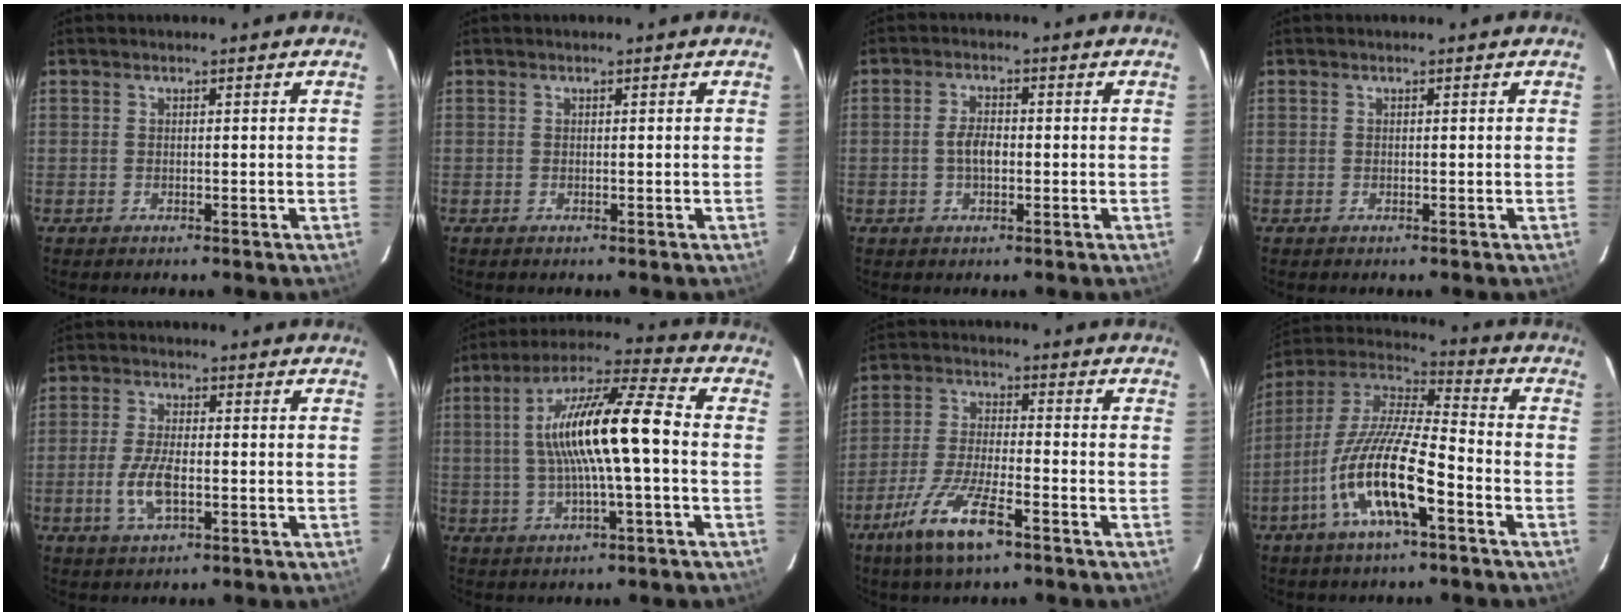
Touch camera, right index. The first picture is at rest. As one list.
[{"total": 0.0}, {"total": 3.3, "force": [-0.6, 1.6, 2.8], "torque": [-0.057, 0.005, -0.009]}, {"total": 0.0}, {"total": 6.9, "force": [-1.9, 2.8, 6.0], "torque": [-0.129, -0.004, -0.036]}, {"total": 15.5, "force": [0.0, 1.5, 15.4], "torque": [-0.280, 0.019, -0.003]}, {"total": 11.7, "force": [-7.0, 2.6, 9.0], "torque": [-0.195, -0.015, -0.133]}, {"total": 16.9, "force": [-7.3, 3.5, 14.8], "torque": [-0.288, -0.018, -0.147]}]